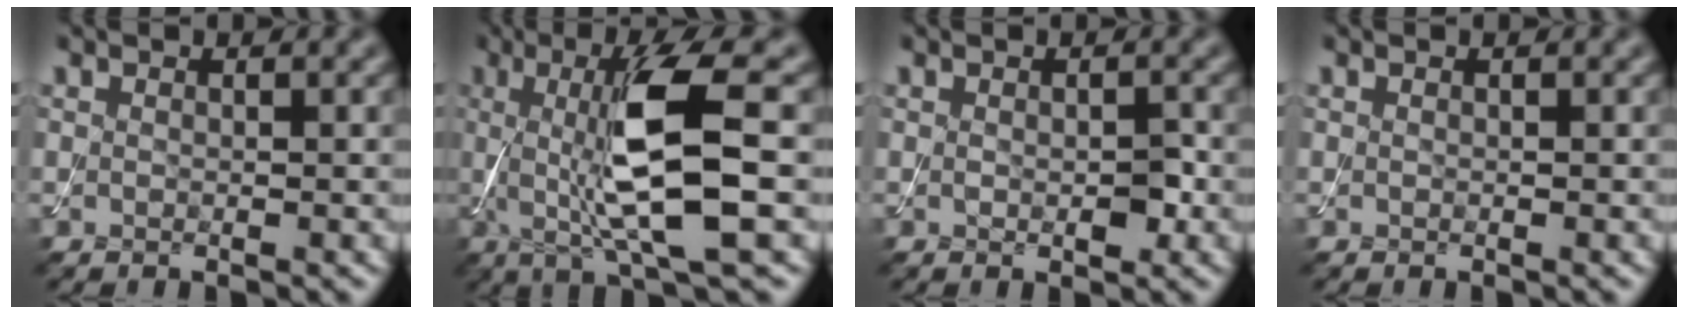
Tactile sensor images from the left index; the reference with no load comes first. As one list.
[{"total": 9.2, "force": [0.2, 1.8, 9.0], "torque": [-0.144, -0.006, 0.010]}, {"total": 1.7, "force": [-0.1, 0.9, 1.5], "torque": [-0.022, -0.003, -0.001]}, {"total": 0.0}]